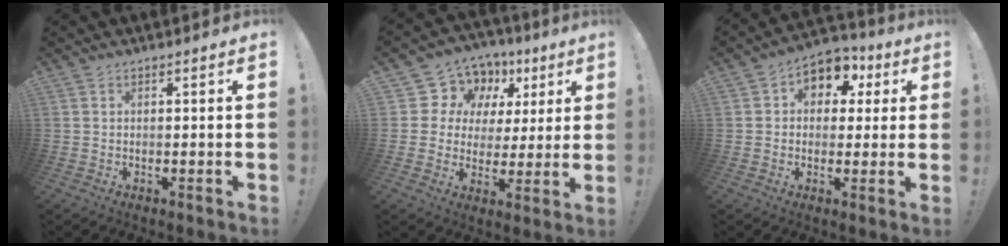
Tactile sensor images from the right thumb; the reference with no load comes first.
{"total": 10.4, "force": [5.1, 8.7, 2.4], "torque": [-0.037, -0.040, 0.105]}
{"total": 8.1, "force": [2.1, 6.9, 3.6], "torque": [-0.043, -0.004, 0.042]}